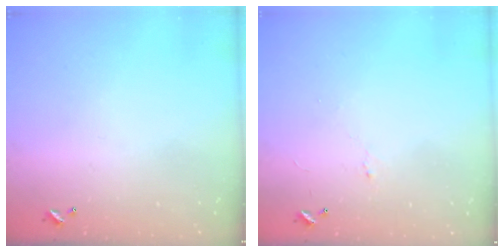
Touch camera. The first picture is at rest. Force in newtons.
{"total": 0.7, "press": 0.4, "slide": 0.6}